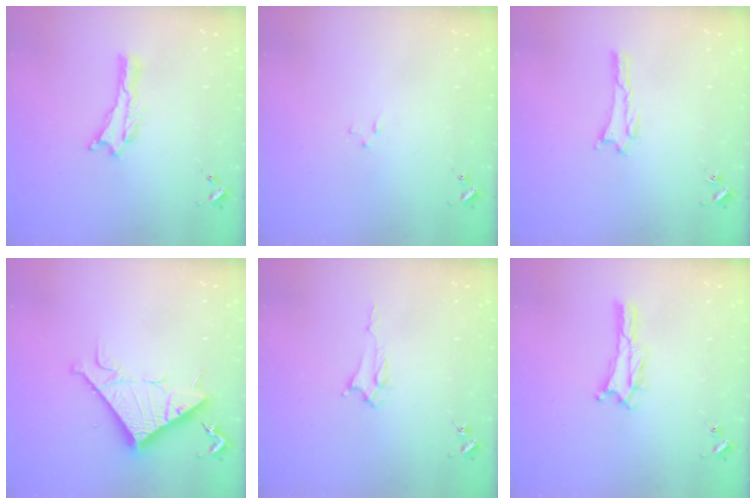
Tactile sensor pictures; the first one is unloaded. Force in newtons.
{"total": 0.7, "press": 0.7, "slide": 0.2}
{"total": 0.9, "press": 0.8, "slide": 0.1}
{"total": 10.2, "press": 10.2, "slide": 0.3}
{"total": 2.4, "press": 2.4, "slide": 0.3}
{"total": 1.3, "press": 1.3, "slide": 0.4}